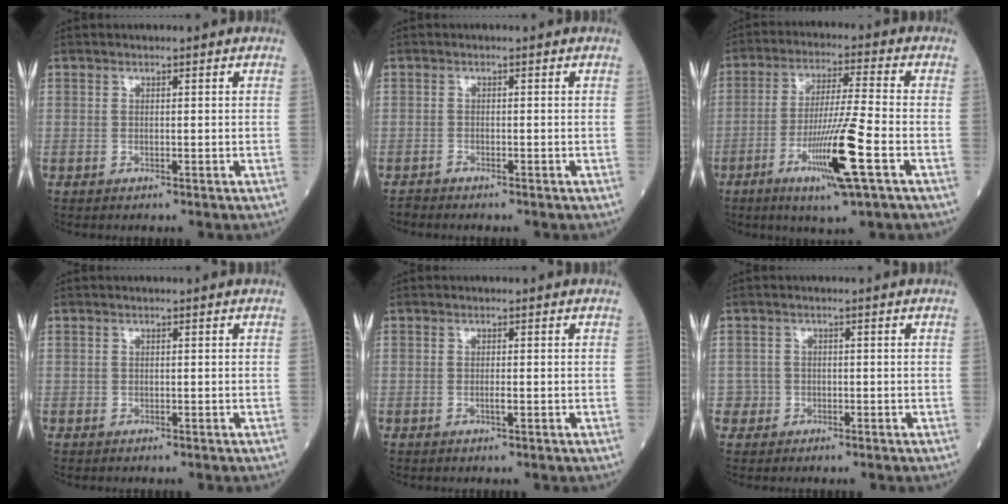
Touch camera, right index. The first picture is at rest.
{"total": 1.1, "force": [-1.1, 0.0, 0.1], "torque": [-0.007, -0.003, -0.020]}
{"total": 12.0, "force": [-4.9, -0.6, 10.9], "torque": [-0.202, -0.019, -0.090]}
{"total": 0.0}
{"total": 0.9, "force": [-0.4, 0.0, 0.8], "torque": [-0.015, -0.001, -0.007]}
{"total": 1.6, "force": [-0.7, 1.4, -0.4], "torque": [0.012, 0.011, -0.017]}